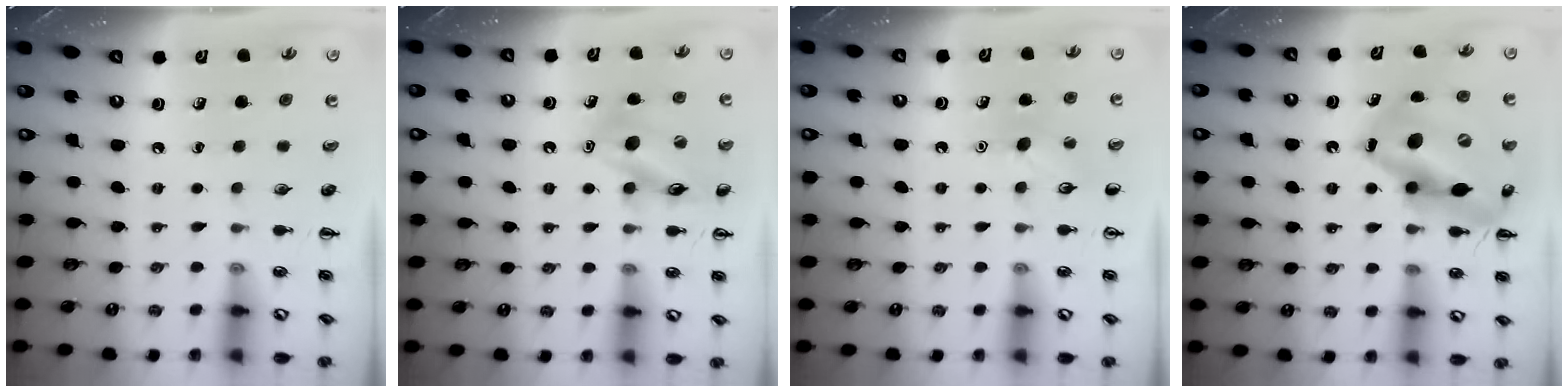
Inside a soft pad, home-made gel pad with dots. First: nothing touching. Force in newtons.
{"total": 13.8, "press": 13.8, "slide": 1.5}
{"total": 8.0, "press": 7.8, "slide": 1.9}
{"total": 17.5, "press": 16.9, "slide": 4.7}